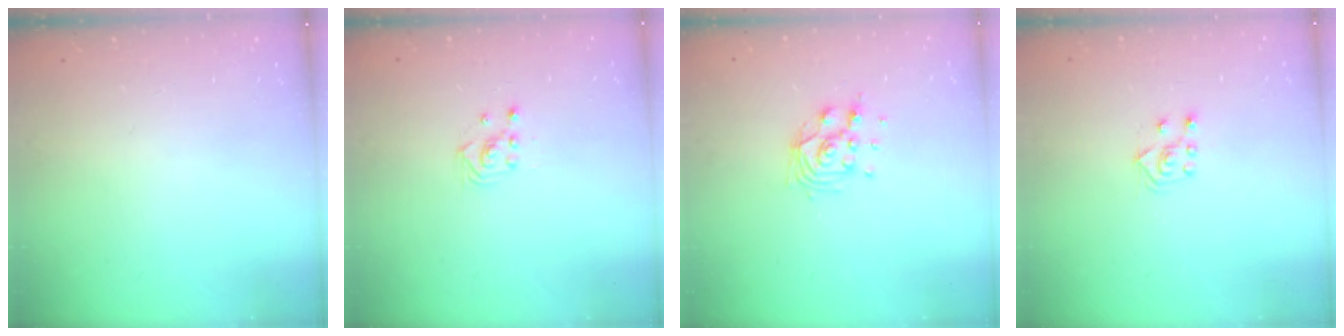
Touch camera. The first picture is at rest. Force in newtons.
{"total": 2.2, "press": 2.2, "slide": 0.2}
{"total": 11.0, "press": 10.6, "slide": 2.9}
{"total": 5.7, "press": 5.7, "slide": 0.8}